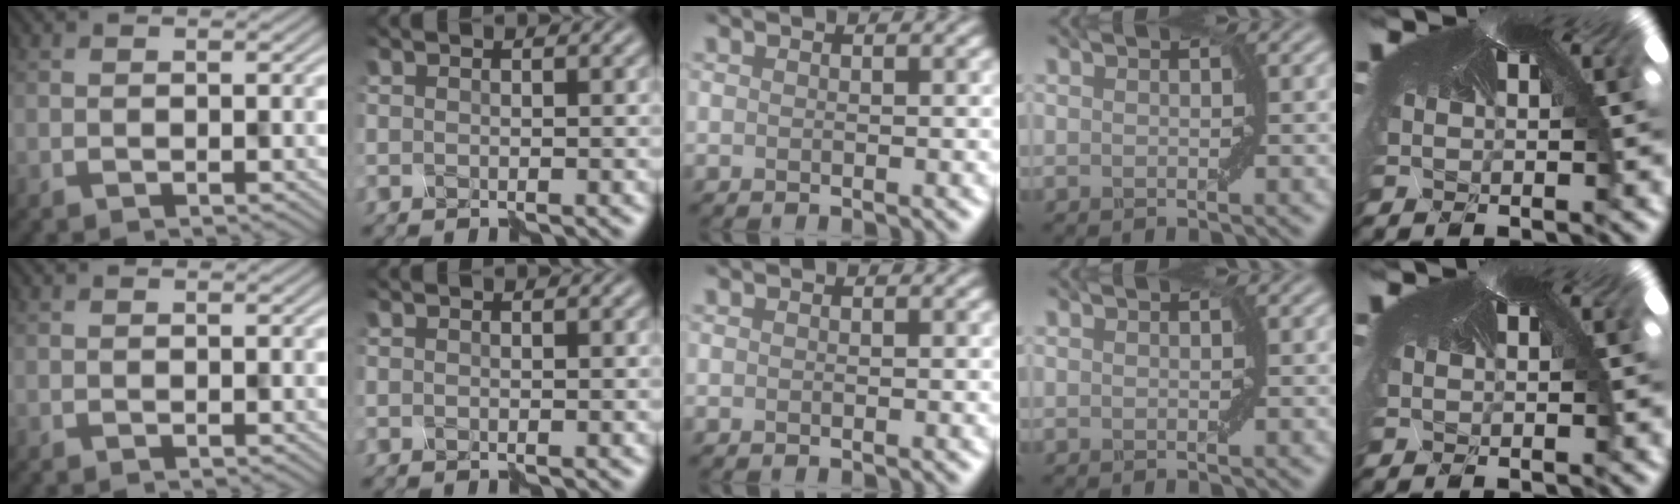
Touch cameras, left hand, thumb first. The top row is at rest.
{}